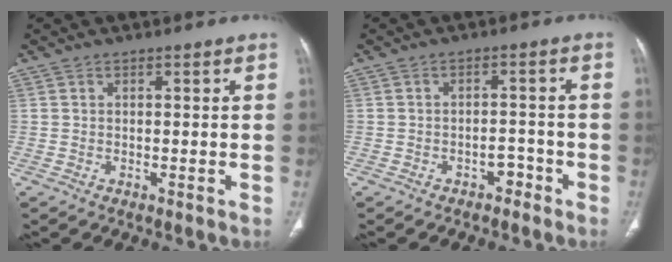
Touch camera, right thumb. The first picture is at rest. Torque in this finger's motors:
{"motor_torque": [4.04, 0.96, 1.30, -1.47, 0.44]}